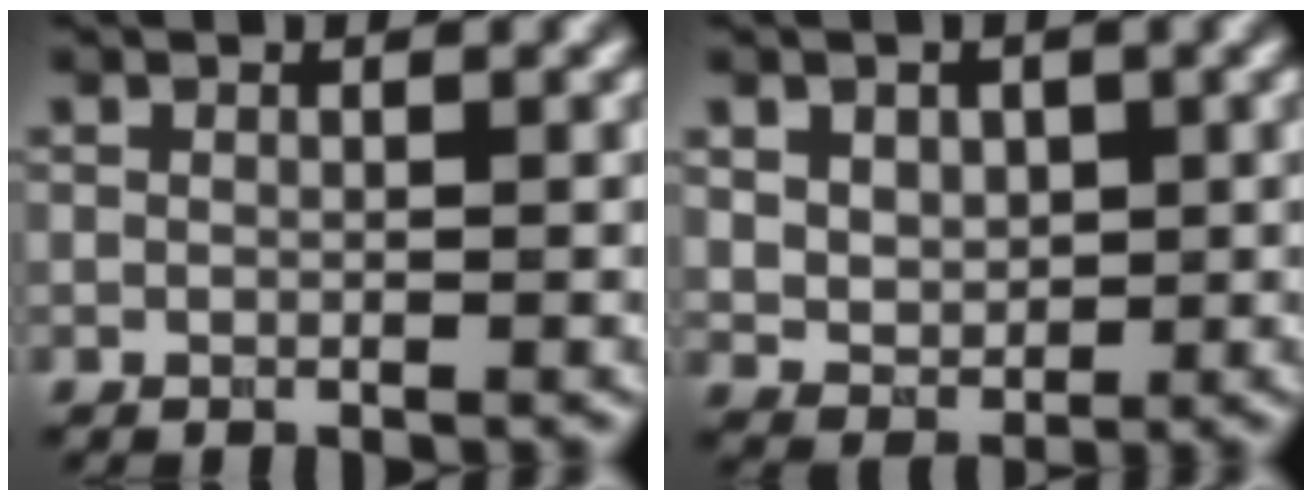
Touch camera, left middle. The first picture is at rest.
{"total": 3.8, "force": [1.5, 2.9, 2.0], "torque": [-0.050, 0.006, 0.033]}